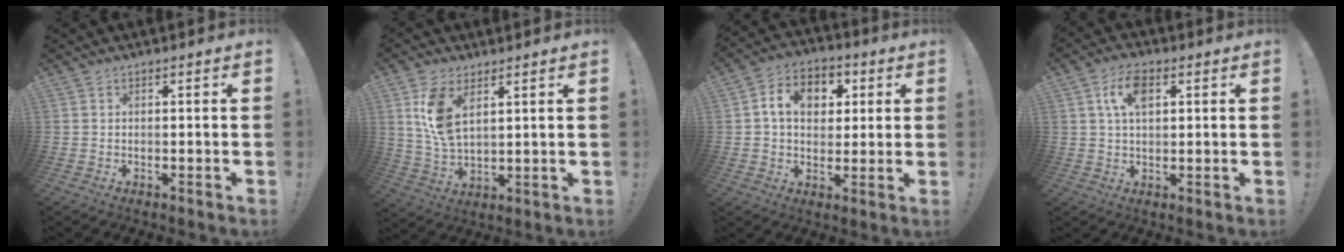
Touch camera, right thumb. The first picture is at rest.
{"total": 9.7, "force": [4.6, 5.2, 6.7], "torque": [-0.126, -0.019, 0.084]}
{"total": 11.0, "force": [2.8, 8.5, 6.5], "torque": [-0.091, 0.003, 0.053]}
{"total": 7.6, "force": [2.6, 4.1, 5.9], "torque": [-0.110, 0.008, 0.047]}